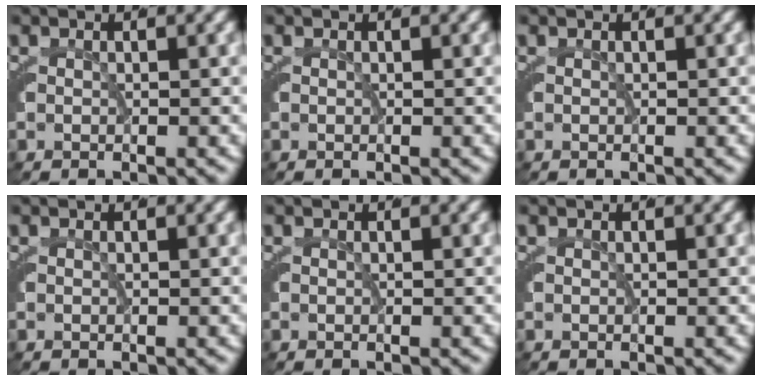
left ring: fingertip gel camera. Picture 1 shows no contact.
{"total": 0.0}
{"total": 0.0}
{"total": 0.0}
{"total": 0.0}
{"total": 0.0}